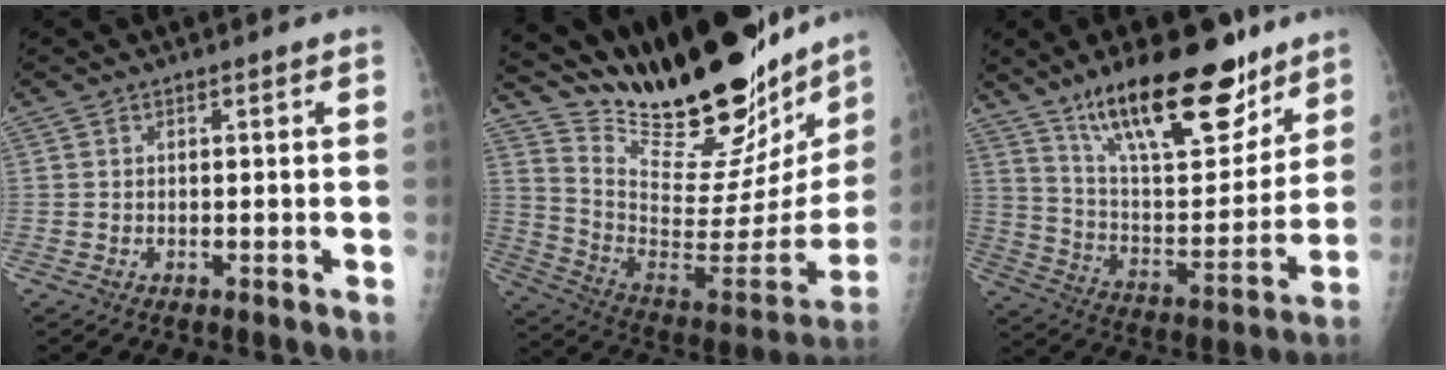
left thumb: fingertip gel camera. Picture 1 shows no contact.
{"total": 35.6, "force": [28.5, 10.4, 18.6], "torque": [-0.278, -0.140, 0.422]}
{"total": 24.6, "force": [16.7, 8.7, 15.8], "torque": [-0.208, -0.074, 0.281]}